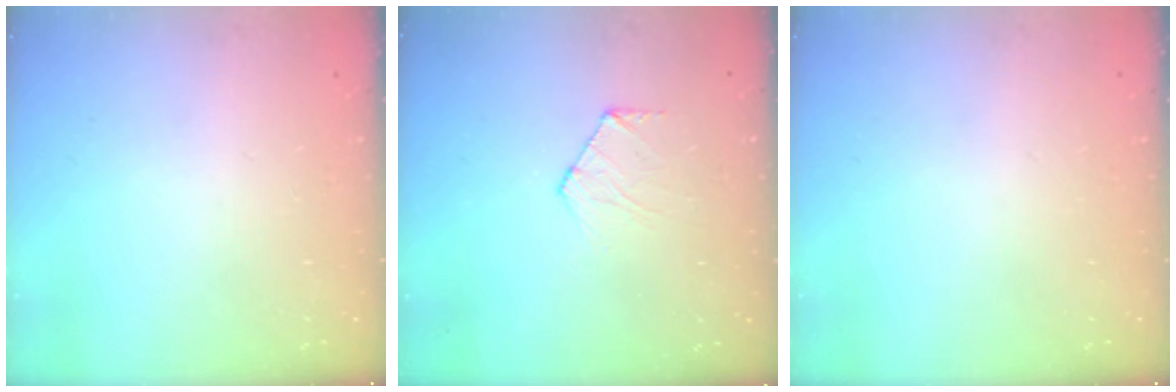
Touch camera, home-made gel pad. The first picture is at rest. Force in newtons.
{"total": 5.9, "press": 5.9, "slide": 0.6}
{"total": 0.0}